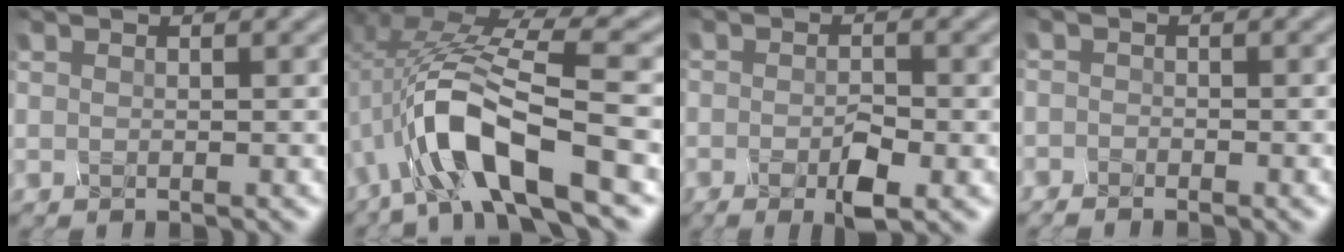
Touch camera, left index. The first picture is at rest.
{"total": 8.2, "force": [-3.2, 2.2, 7.2], "torque": [-0.168, 0.010, -0.039]}
{"total": 2.9, "force": [-2.1, 0.1, 2.0], "torque": [-0.054, -0.007, -0.013]}
{"total": 2.5, "force": [-2.4, -0.4, -0.6], "torque": [-0.003, -0.005, -0.019]}